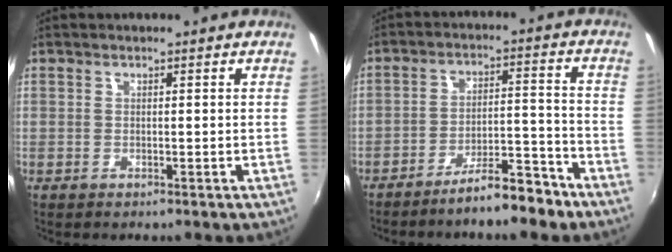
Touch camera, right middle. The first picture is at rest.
{"total": 8.9, "force": [-7.3, 1.7, 4.8], "torque": [-0.082, 0.018, -0.107]}